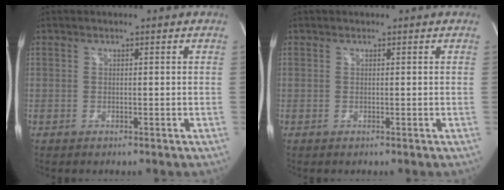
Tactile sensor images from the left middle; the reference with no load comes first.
{"total": 0.0}